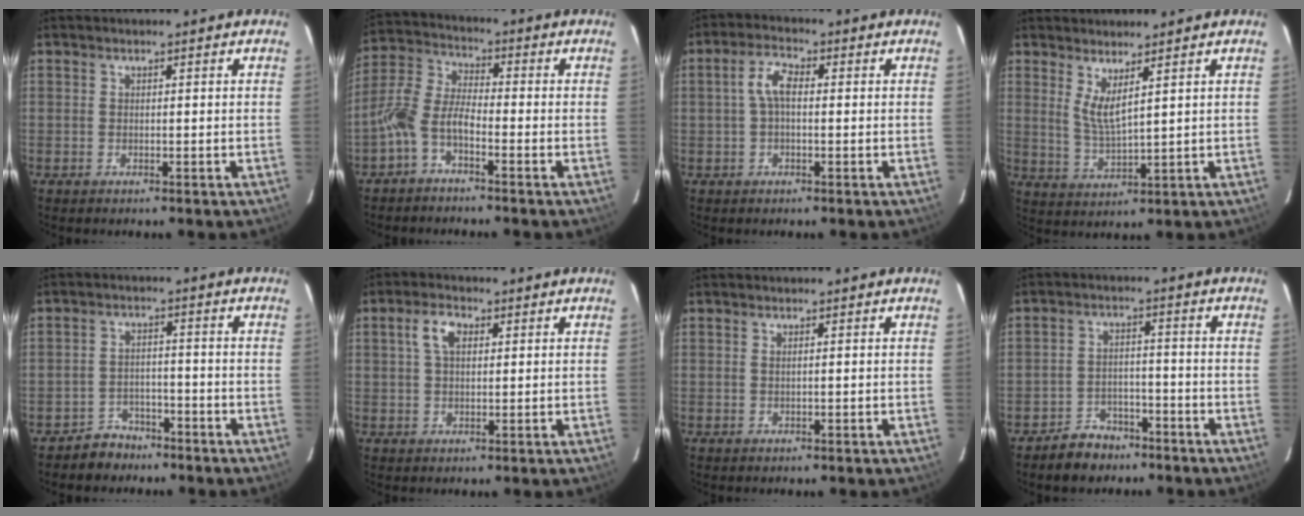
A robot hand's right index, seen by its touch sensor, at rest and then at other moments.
{"total": 6.5, "force": [-3.5, 2.5, 5.0], "torque": [-0.123, 0.019, -0.075]}
{"total": 4.3, "force": [0.1, 2.0, 3.8], "torque": [-0.079, 0.013, 0.002]}
{"total": 4.7, "force": [2.9, 0.5, 3.7], "torque": [-0.071, -0.014, 0.055]}
{"total": 4.9, "force": [-4.0, 2.8, 0.3], "torque": [-0.023, 0.016, -0.062]}
{"total": 4.5, "force": [1.5, 2.6, 3.4], "torque": [-0.065, 0.013, 0.028]}
{"total": 0.5, "force": [0.1, -0.2, 0.4], "torque": [-0.009, 0.001, 0.002]}
{"total": 6.6, "force": [-5.1, 3.8, 1.5], "torque": [-0.050, 0.018, -0.073]}